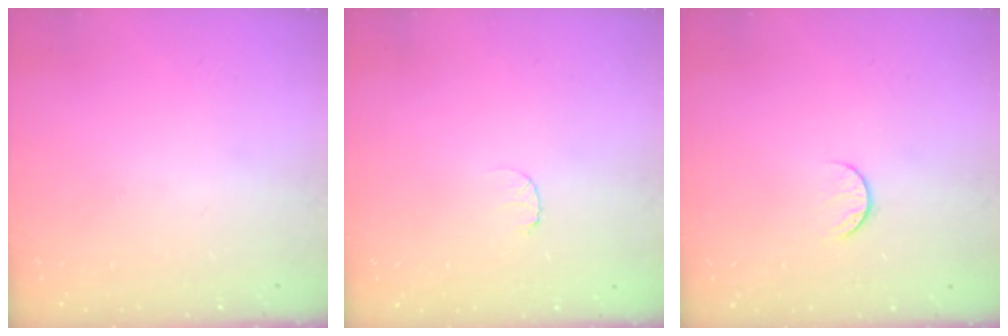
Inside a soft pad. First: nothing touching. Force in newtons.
{"total": 3.1, "press": 3.1, "slide": 0.3}
{"total": 6.8, "press": 6.7, "slide": 0.9}